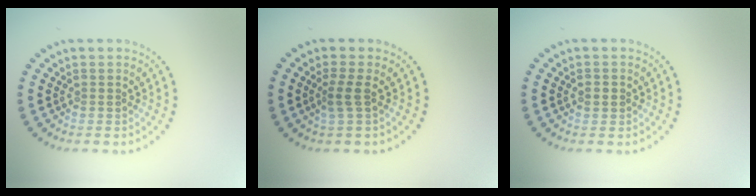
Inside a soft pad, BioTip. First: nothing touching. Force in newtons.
{"total": 1.6, "press": 1.3, "slide": 0.9}
{"total": 1.1, "press": 1.0, "slide": 0.2}